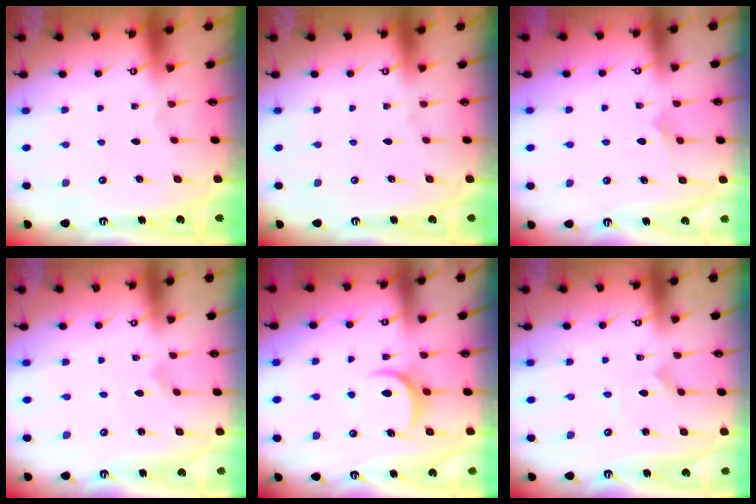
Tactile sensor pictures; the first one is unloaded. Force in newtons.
{"total": 0.0}
{"total": 5.8, "press": 5.8, "slide": 0.5}
{"total": 0.0}
{"total": 8.0, "press": 8.0, "slide": 0.7}
{"total": 0.0}